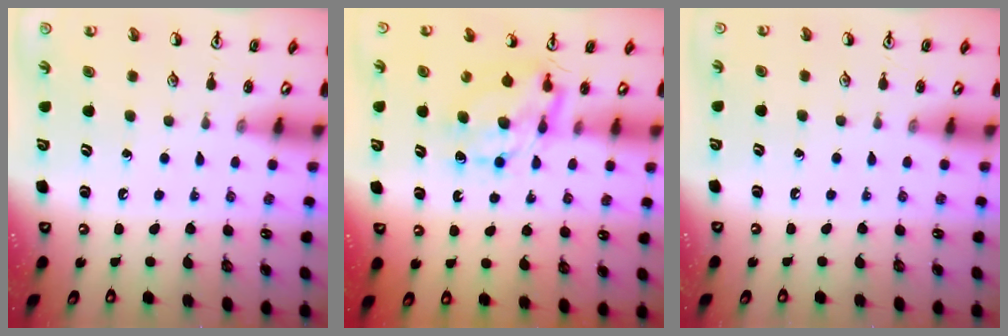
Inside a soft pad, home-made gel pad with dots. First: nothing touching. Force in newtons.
{"total": 7.0, "press": 7.0, "slide": 0.6}
{"total": 0.0}